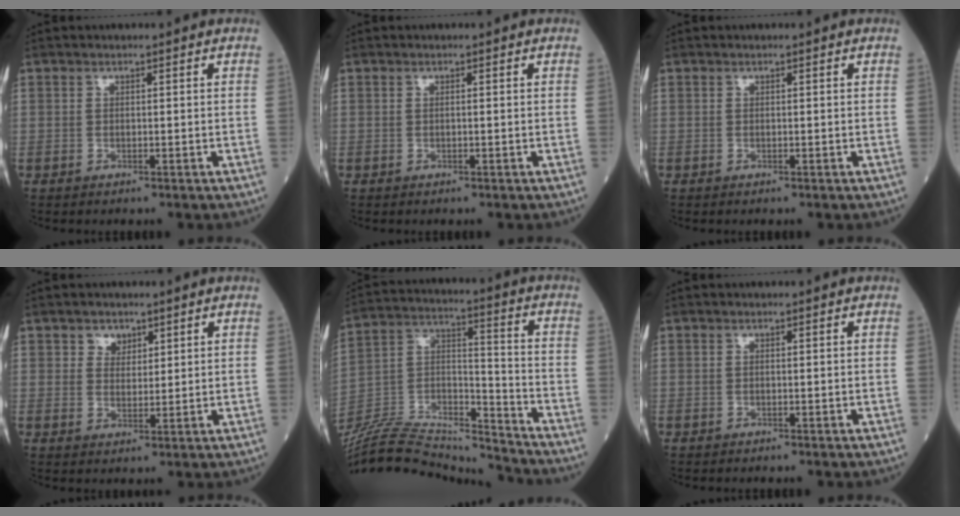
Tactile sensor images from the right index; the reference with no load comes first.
{"total": 0.0}
{"total": 0.0}
{"total": 2.7, "force": [1.7, 2.0, 0.8], "torque": [-0.010, 0.000, 0.028]}
{"total": 20.3, "force": [-19.8, 1.7, 4.1], "torque": [-0.087, 0.028, -0.333]}
{"total": 0.0}